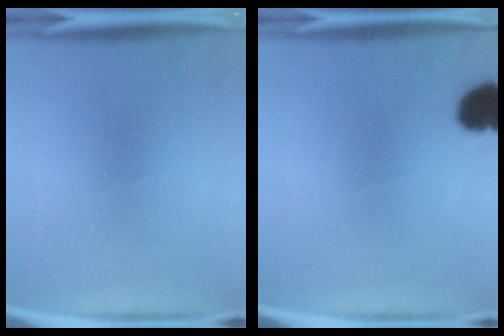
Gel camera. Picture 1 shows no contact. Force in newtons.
{"total": 6.6}